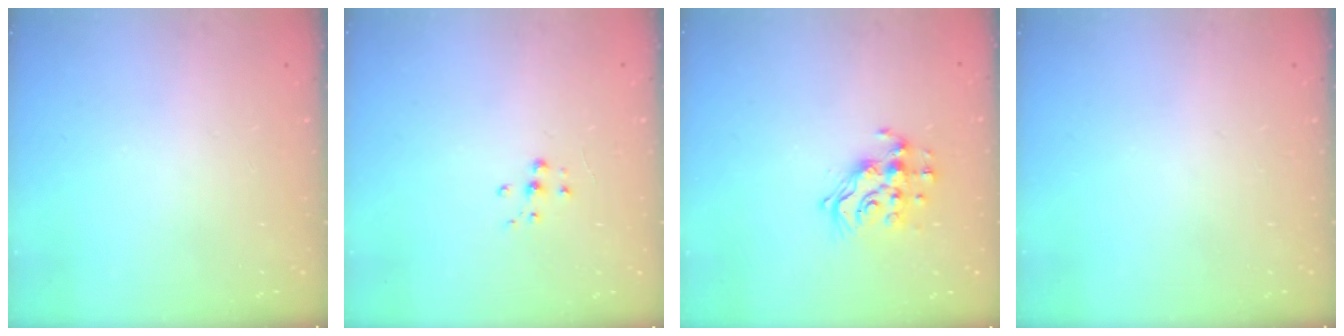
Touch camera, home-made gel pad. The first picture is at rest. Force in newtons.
{"total": 6.3, "press": 6.3, "slide": 0.7}
{"total": 12.5, "press": 12.5, "slide": 1.0}
{"total": 0.0}